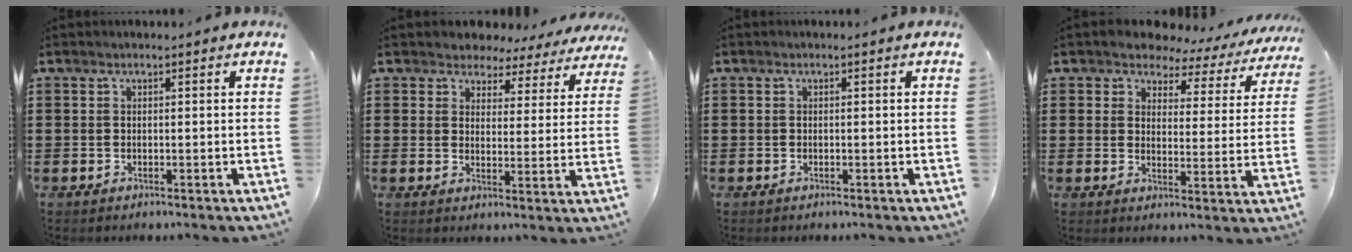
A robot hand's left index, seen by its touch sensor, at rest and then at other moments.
{"total": 3.8, "force": [3.4, 1.6, 0.0], "torque": [-0.025, -0.018, 0.056]}
{"total": 0.0}
{"total": 3.9, "force": [3.3, 1.8, 0.9], "torque": [-0.033, -0.018, 0.051]}